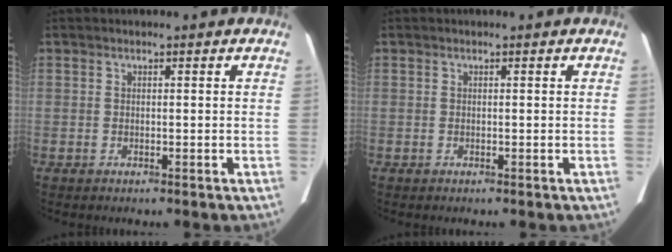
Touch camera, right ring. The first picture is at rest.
{"total": 0.0}